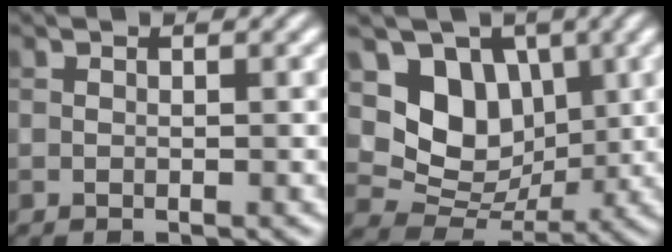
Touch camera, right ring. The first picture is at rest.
{"total": 7.5, "force": [2.0, 6.0, 4.1], "torque": [-0.065, -0.013, 0.025]}